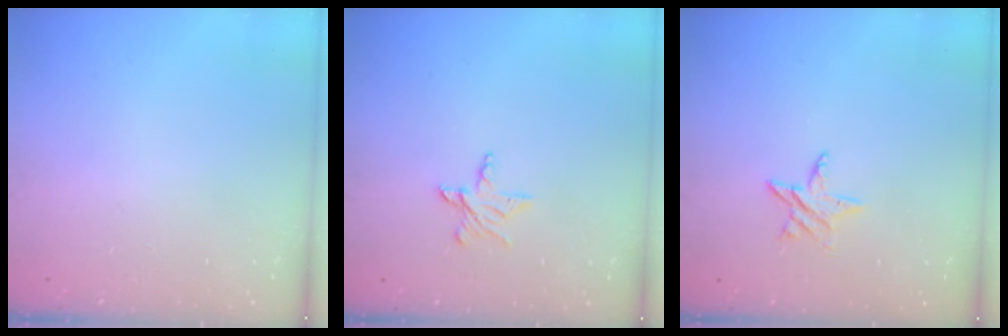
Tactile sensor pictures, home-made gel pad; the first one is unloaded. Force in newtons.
{"total": 5.9, "press": 5.8, "slide": 0.5}
{"total": 6.2, "press": 6.2, "slide": 0.4}